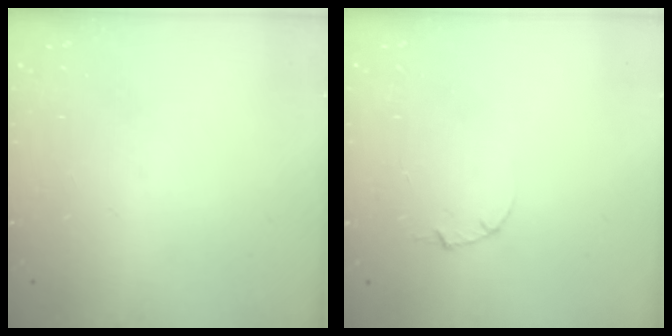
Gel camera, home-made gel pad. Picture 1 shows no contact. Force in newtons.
{"total": 1.0, "press": 1.0, "slide": 0.3}